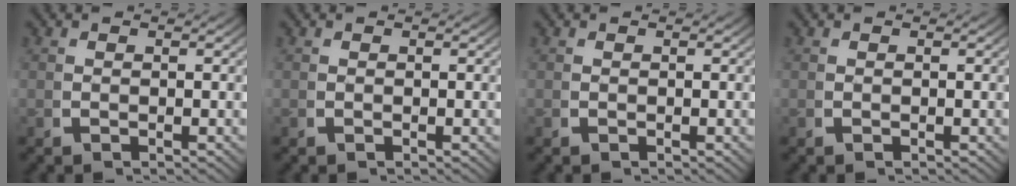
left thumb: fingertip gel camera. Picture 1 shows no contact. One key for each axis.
{"total": 0.0}
{"total": 0.0}
{"total": 0.0}